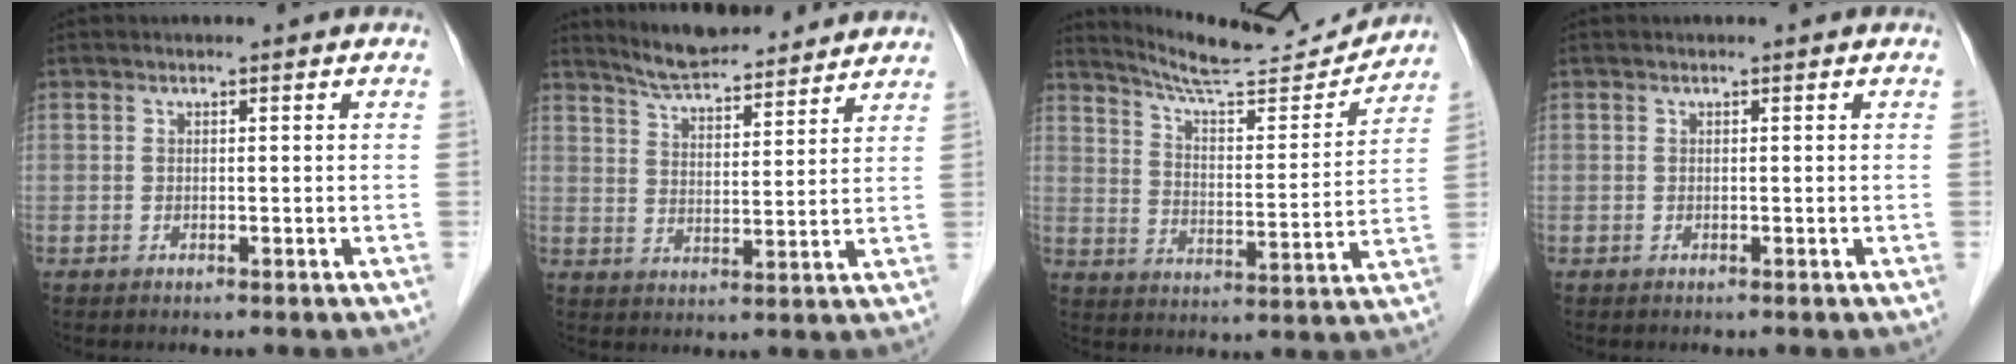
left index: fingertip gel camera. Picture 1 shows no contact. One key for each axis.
{"total": 12.8, "fx": 11.9, "fy": 1.7, "fz": 4.4, "tx": -0.073, "ty": 0.015, "tz": 0.178}
{"total": 16.1, "fx": 15.5, "fy": 0.7, "fz": 4.0, "tx": -0.071, "ty": -0.024, "tz": 0.229}
{"total": 0.5, "fx": 0.5, "fy": 0.0, "fz": 0.2, "tx": -0.004, "ty": 0.006, "tz": 0.007}